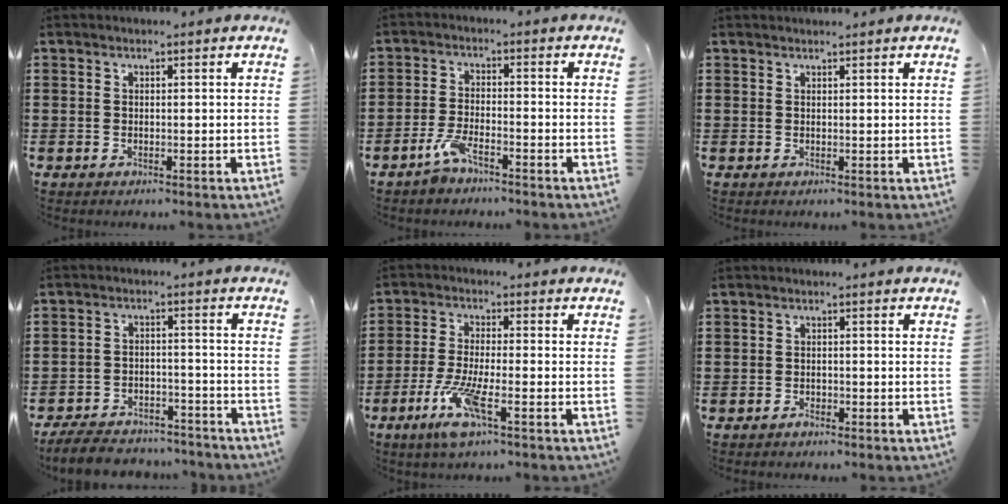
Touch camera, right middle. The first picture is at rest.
{"total": 4.1, "force": [-3.0, 1.4, 2.4], "torque": [-0.061, 0.003, -0.061]}
{"total": 0.7, "force": [0.7, 0.0, 0.0], "torque": [-0.002, -0.002, 0.013]}
{"total": 6.0, "force": [-5.8, 1.0, 1.4], "torque": [-0.029, 0.009, -0.114]}
{"total": 7.5, "force": [-3.6, 1.5, 6.4], "torque": [-0.134, -0.008, -0.067]}
{"total": 1.0, "force": [-0.8, 0.4, 0.4], "torque": [-0.010, -0.001, -0.017]}